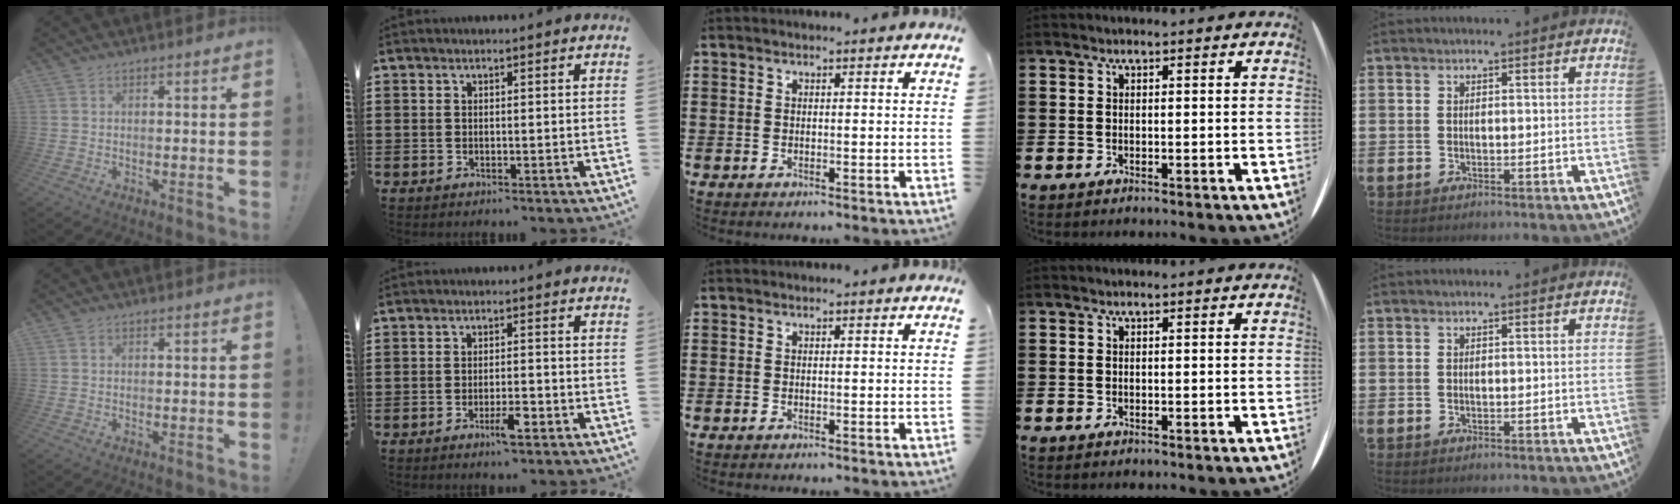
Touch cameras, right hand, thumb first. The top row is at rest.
{"index": {"total": 3.8, "force": [-2.0, 0.8, 3.1], "torque": [-0.064, -0.005, -0.039]}}